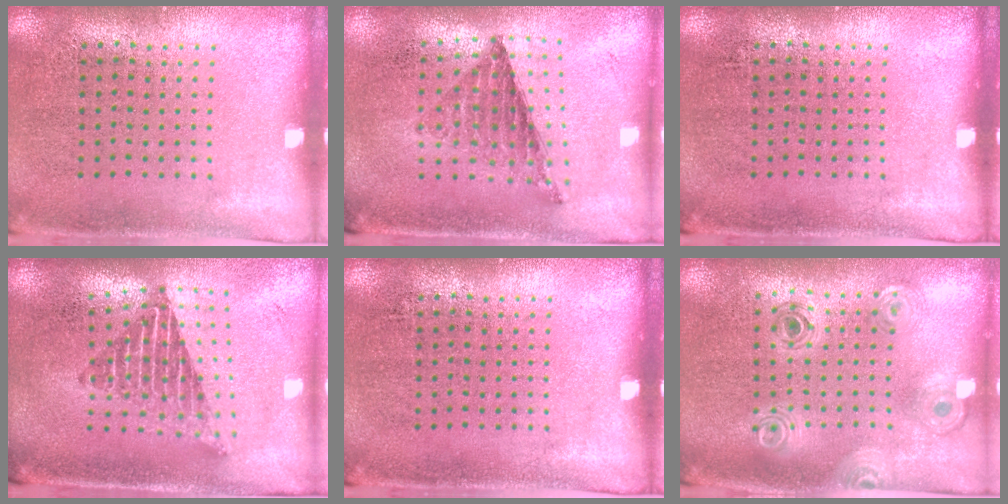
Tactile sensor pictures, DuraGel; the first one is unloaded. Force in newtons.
{"total": 0.8, "press": 0.8, "slide": 0.1}
{"total": 0.0}
{"total": 2.1, "press": 1.6, "slide": 1.4}
{"total": 0.0}
{"total": 0.8, "press": 0.8, "slide": 0.1}